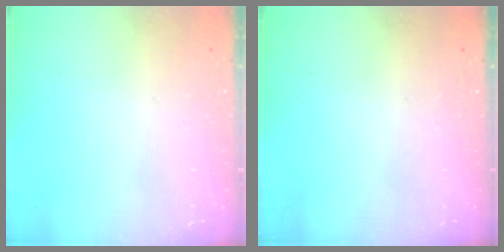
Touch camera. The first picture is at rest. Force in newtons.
{"total": 0.0}